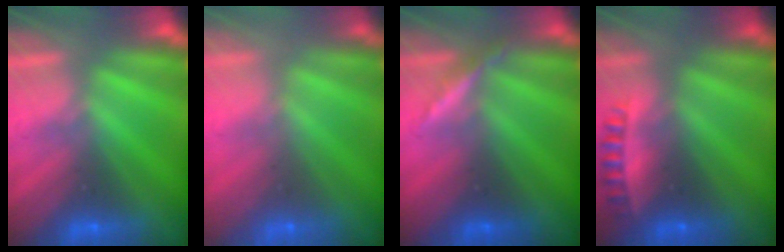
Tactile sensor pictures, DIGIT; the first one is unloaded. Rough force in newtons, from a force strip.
{"total": 9.6}
{"total": 3.1}
{"total": 2.5}